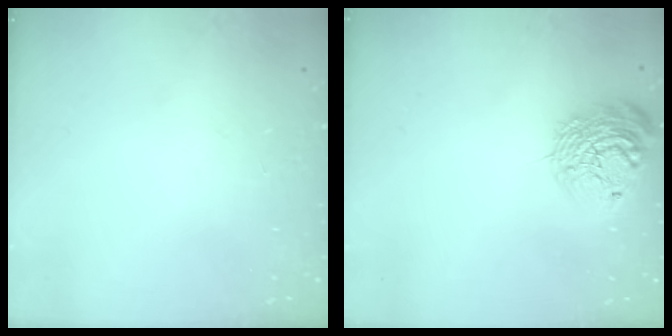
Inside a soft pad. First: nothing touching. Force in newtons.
{"total": 14.6, "press": 14.5, "slide": 1.0}